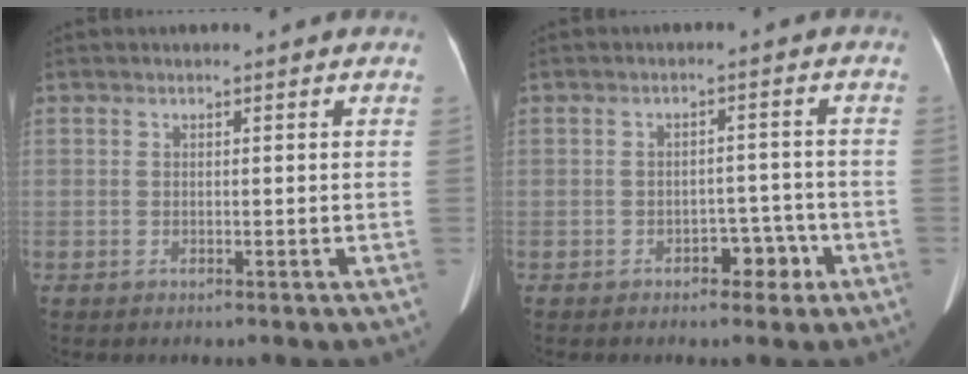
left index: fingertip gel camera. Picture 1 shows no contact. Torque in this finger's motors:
{"motor_torque": [0.15, 0.21, 0.02, 0.02]}